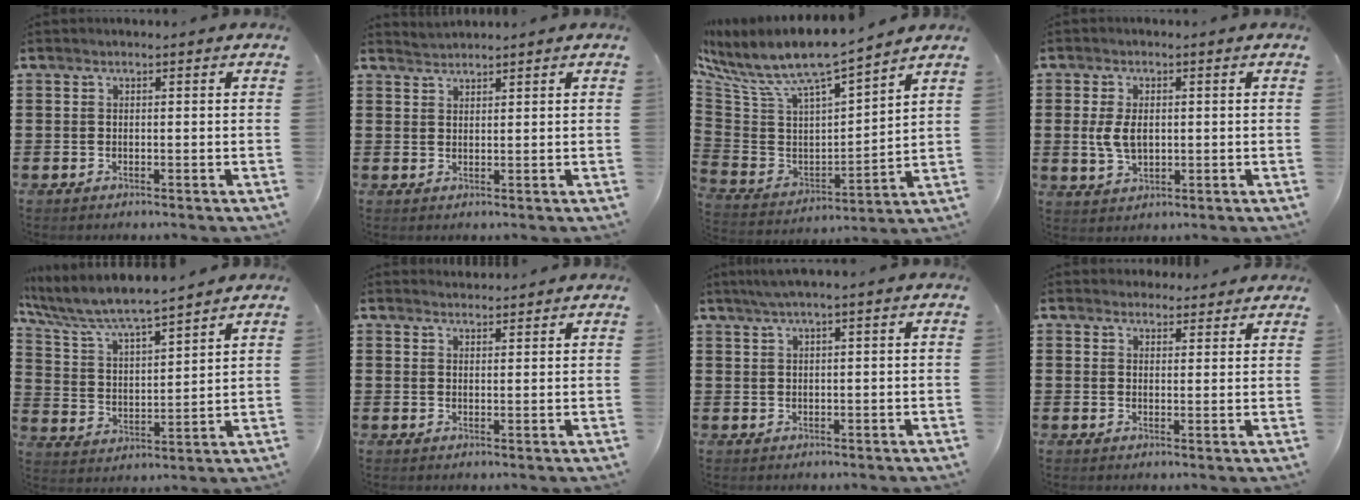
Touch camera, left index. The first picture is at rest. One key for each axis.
{"total": 1.6, "fx": 1.6, "fy": -0.1, "fz": -0.2, "tx": -0.001, "ty": 0.001, "tz": 0.033}
{"total": 9.0, "fx": 7.7, "fy": 1.4, "fz": 4.5, "tx": -0.125, "ty": -0.060, "tz": 0.129}
{"total": 4.6, "fx": 0.1, "fy": 2.8, "fz": 3.6, "tx": -0.089, "ty": 0.005, "tz": -0.003}
{"total": 6.4, "fx": 5.8, "fy": 0.7, "fz": 2.5, "tx": -0.078, "ty": -0.035, "tz": 0.096}
{"total": 1.8, "fx": 1.8, "fy": 0.1, "fz": 0.0, "tx": -0.005, "ty": -0.001, "tz": 0.036}
{"total": 1.6, "fx": 0.8, "fy": -0.1, "fz": 1.4, "tx": -0.027, "ty": -0.001, "tz": 0.014}
{"total": 2.8, "fx": 2.6, "fy": 1.0, "fz": 0.1, "tx": -0.002, "ty": -0.005, "tz": 0.049}